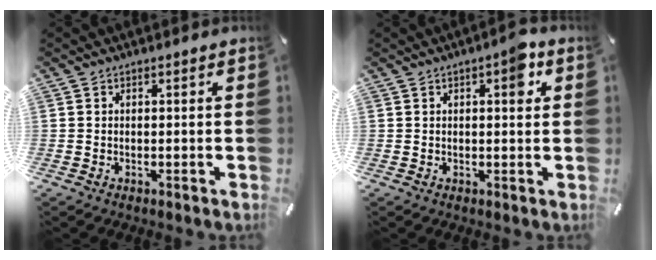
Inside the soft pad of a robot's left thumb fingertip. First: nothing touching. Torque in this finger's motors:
{"motor_torque": [0.94, 1.00, 0.64, -0.25, 0.02]}